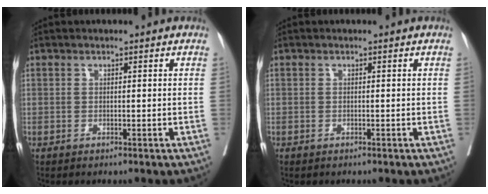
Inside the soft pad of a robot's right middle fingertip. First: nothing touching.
{"total": 0.0}